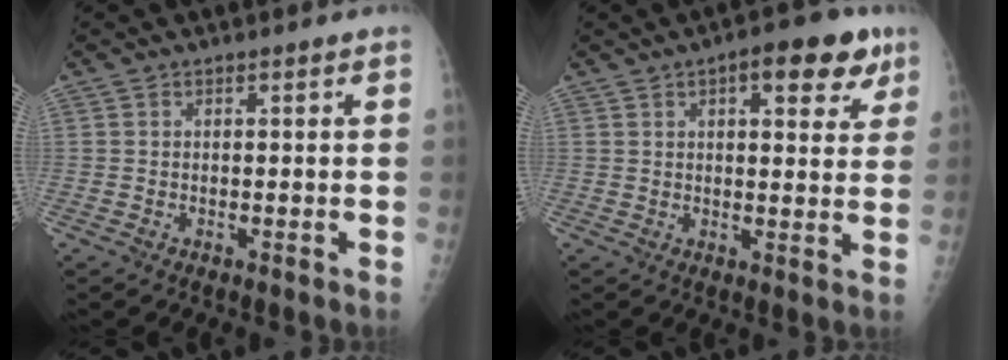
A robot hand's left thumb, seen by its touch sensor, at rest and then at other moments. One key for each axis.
{"total": 10.5, "fx": 5.2, "fy": 4.3, "fz": 8.0, "tx": -0.069, "ty": -0.009, "tz": 0.061}